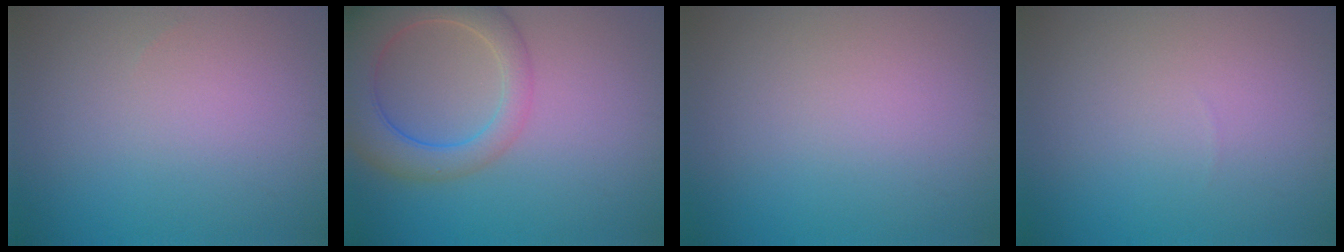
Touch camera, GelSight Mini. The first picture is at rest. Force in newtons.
{"total": 7.2, "press": 7.2, "slide": 0.5}
{"total": 0.0}
{"total": 0.0}